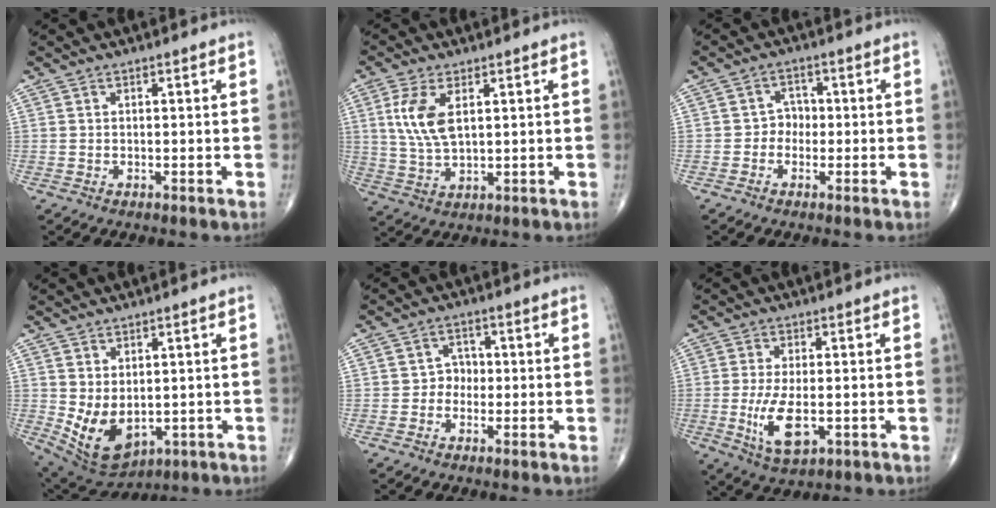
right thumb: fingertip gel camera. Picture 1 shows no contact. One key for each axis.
{"total": 7.9, "fx": 2.3, "fy": 3.7, "fz": 6.6, "tx": -0.141, "ty": -0.006, "tz": 0.053}
{"total": 3.1, "fx": -0.7, "fy": 2.7, "fz": 1.3, "tx": 0.005, "ty": 0.012, "tz": -0.022}
{"total": 9.6, "fx": -0.6, "fy": 6.1, "fz": 7.4, "tx": -0.119, "ty": -0.010, "tz": 0.018}
{"total": 3.0, "fx": -0.7, "fy": 2.7, "fz": 1.2, "tx": 0.005, "ty": 0.011, "tz": -0.021}
{"total": 8.3, "fx": -1.9, "fy": 3.7, "fz": 7.2, "tx": -0.140, "ty": -0.014, "tz": -0.027}